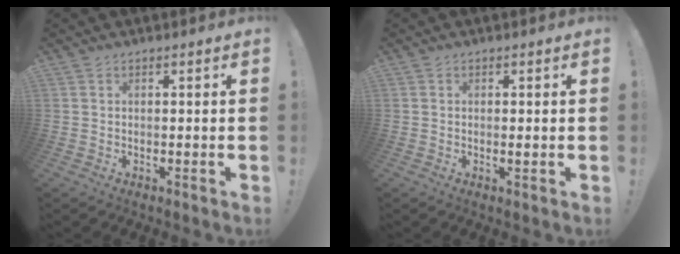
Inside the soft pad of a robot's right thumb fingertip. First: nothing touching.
{"total": 0.9, "force": [0.2, 0.0, 0.8], "torque": [-0.008, -0.006, 0.002]}